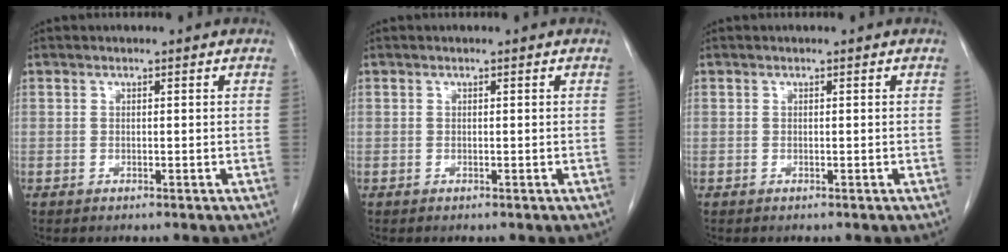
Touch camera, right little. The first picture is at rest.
{"total": 0.0}
{"total": 0.0}